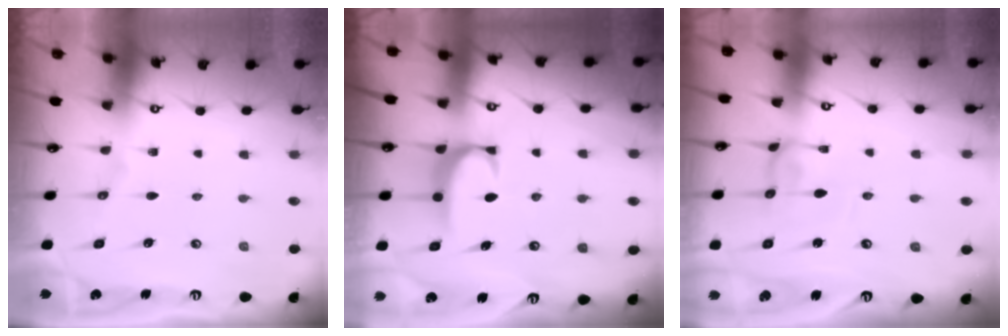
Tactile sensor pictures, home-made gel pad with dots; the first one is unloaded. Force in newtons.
{"total": 1.6, "press": 1.6, "slide": 0.5}
{"total": 1.4, "press": 1.4, "slide": 0.2}